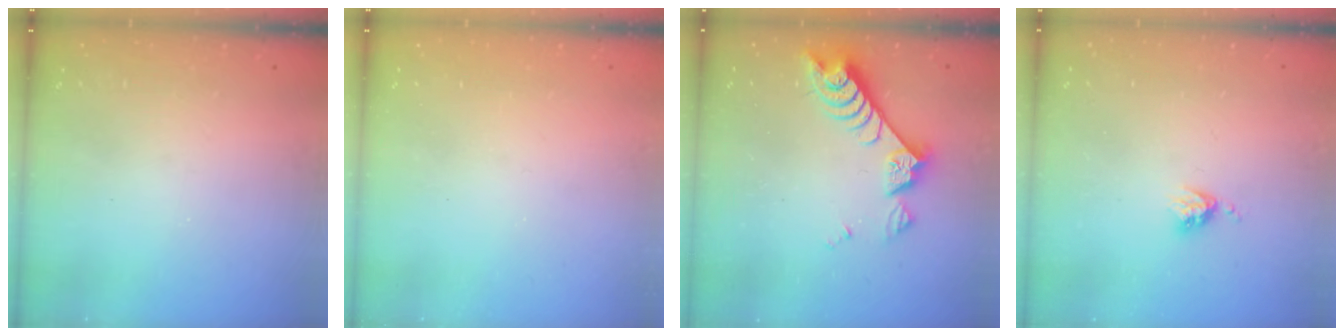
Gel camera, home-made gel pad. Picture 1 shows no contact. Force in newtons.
{"total": 0.0}
{"total": 8.3, "press": 8.2, "slide": 1.3}
{"total": 3.3, "press": 3.3, "slide": 0.4}